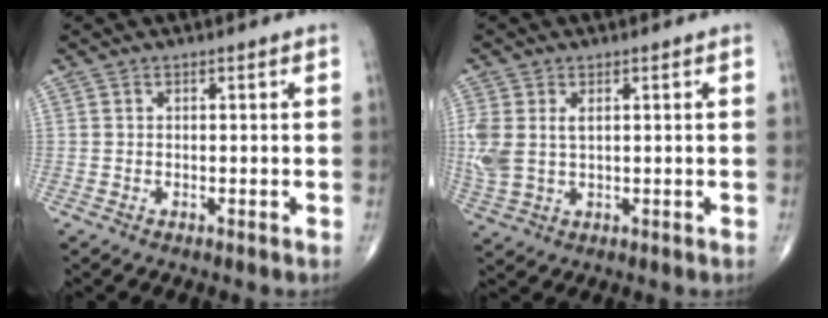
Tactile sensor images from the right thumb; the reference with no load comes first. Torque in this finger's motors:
{"motor_torque": [0.14, 0.18, 0.67, 0.24, 0.08]}